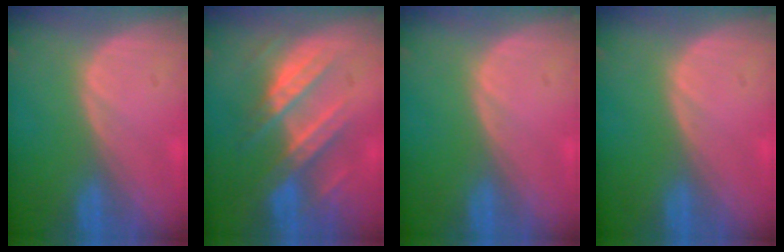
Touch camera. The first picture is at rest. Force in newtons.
{"total": 8.9, "press": 7.8, "slide": 4.2}
{"total": 0.0}
{"total": 0.0}